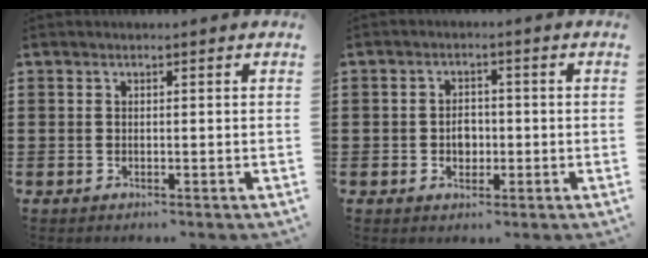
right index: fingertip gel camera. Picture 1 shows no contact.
{"total": 2.8, "force": [-0.5, 2.0, 1.8], "torque": [-0.030, 0.002, -0.013]}